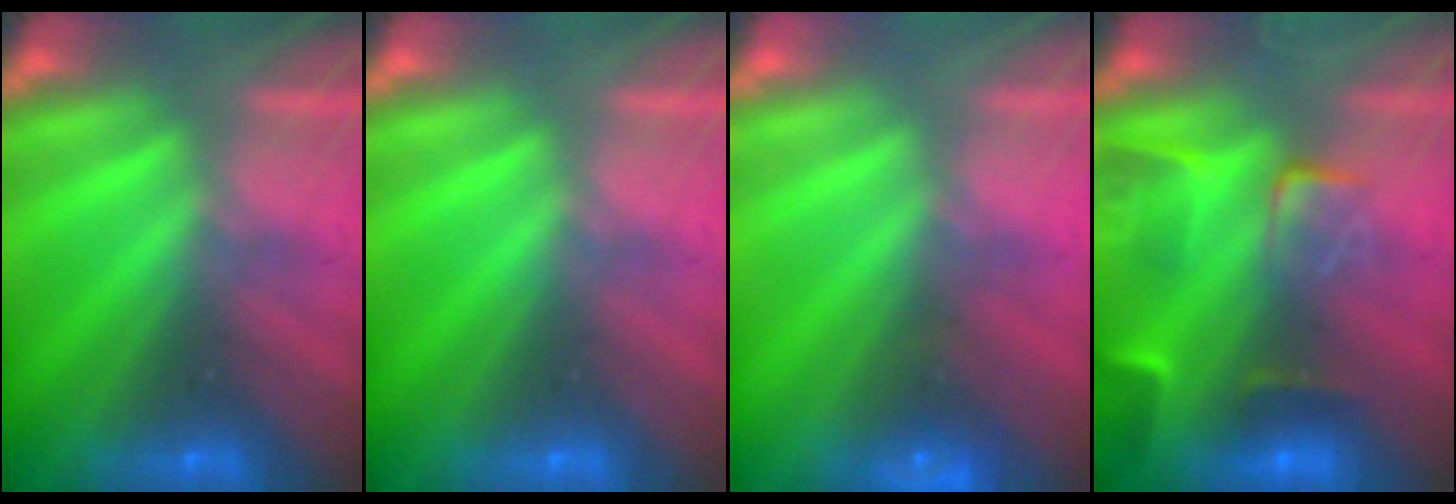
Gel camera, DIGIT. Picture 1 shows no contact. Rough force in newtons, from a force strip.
{"total": 0.0}
{"total": 4.7}
{"total": 8.4}